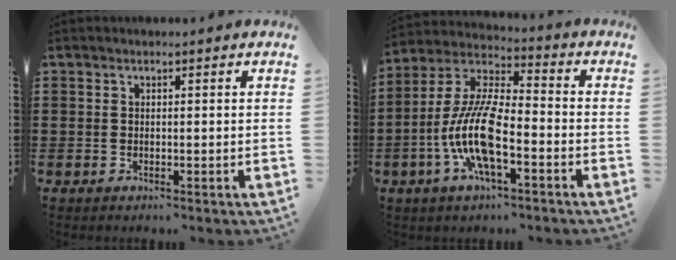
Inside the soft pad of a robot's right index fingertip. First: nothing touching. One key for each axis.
{"total": 12.1, "fx": -4.3, "fy": 4.0, "fz": 10.6, "tx": -0.245, "ty": -0.006, "tz": -0.088}